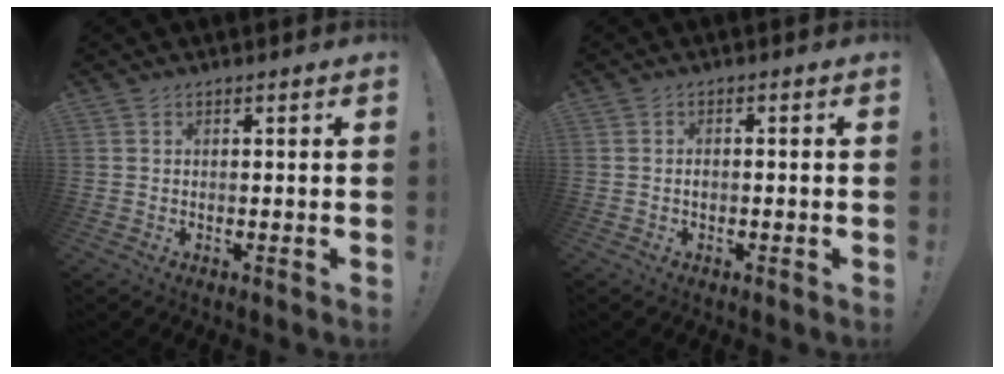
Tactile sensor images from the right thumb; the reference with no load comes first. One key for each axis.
{"total": 1.0, "fx": -0.8, "fy": 0.5, "fz": 0.4, "tx": -0.011, "ty": 0.003, "tz": -0.014}